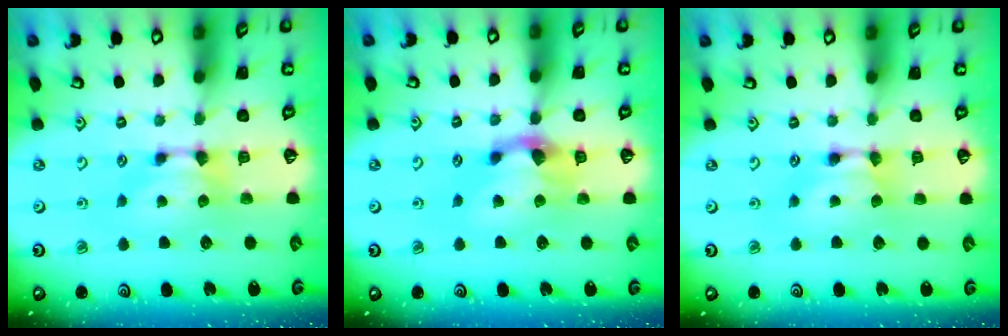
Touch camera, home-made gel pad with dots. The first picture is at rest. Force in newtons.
{"total": 2.9, "press": 2.2, "slide": 2.0}
{"total": 1.7, "press": 1.7, "slide": 0.2}